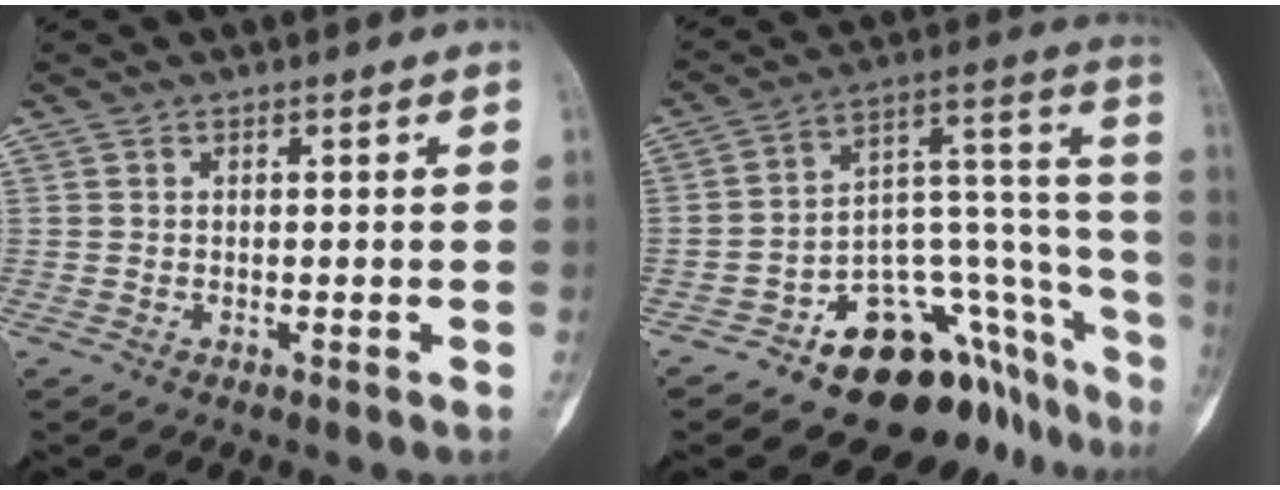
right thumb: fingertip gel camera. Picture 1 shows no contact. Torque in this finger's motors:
{"motor_torque": [2.46, 0.65, 1.48, -1.29, 0.15]}